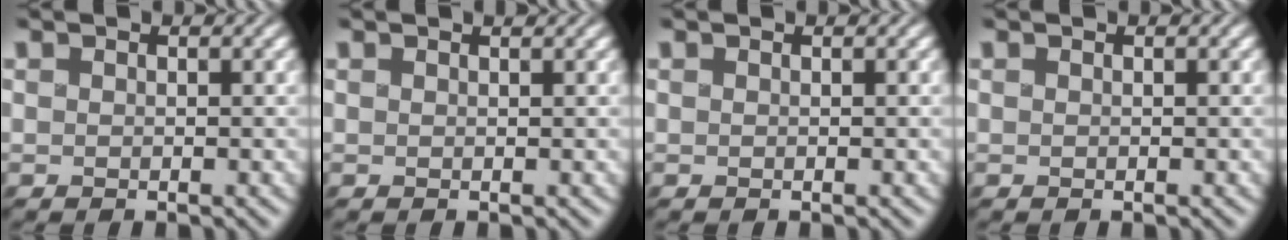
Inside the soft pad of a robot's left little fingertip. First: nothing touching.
{"total": 1.2, "force": [0.9, 0.4, 0.7], "torque": [0.003, 0.007, -0.005]}
{"total": 0.0}
{"total": 0.0}